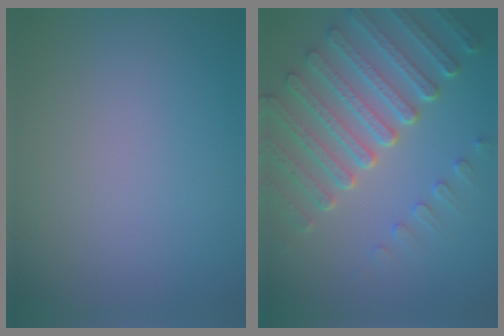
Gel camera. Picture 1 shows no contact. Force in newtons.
{"total": 7.1, "press": 5.4, "slide": 4.7}